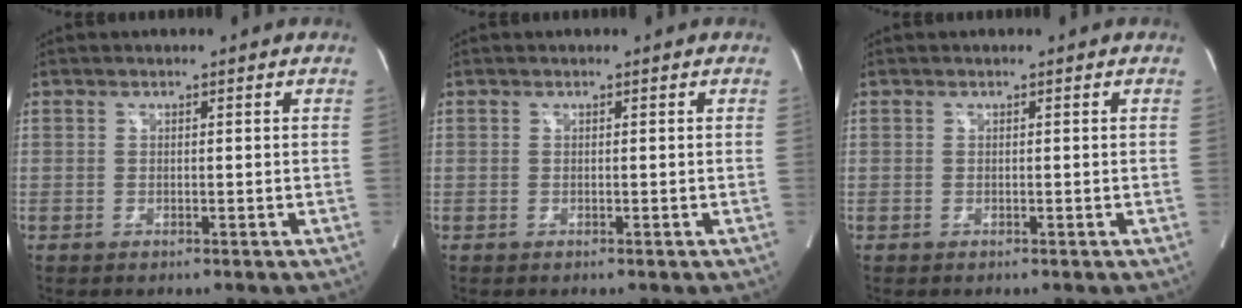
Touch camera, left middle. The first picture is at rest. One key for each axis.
{"total": 0.0}
{"total": 0.0}